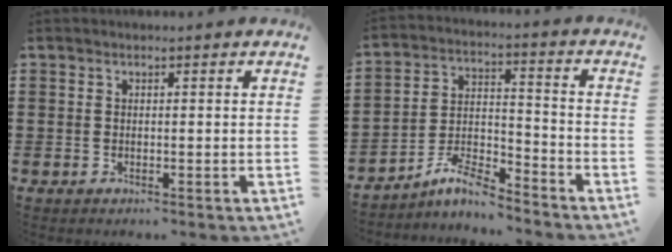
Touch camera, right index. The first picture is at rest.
{"total": 7.3, "force": [-6.2, 1.6, 3.4], "torque": [-0.073, -0.001, -0.119]}